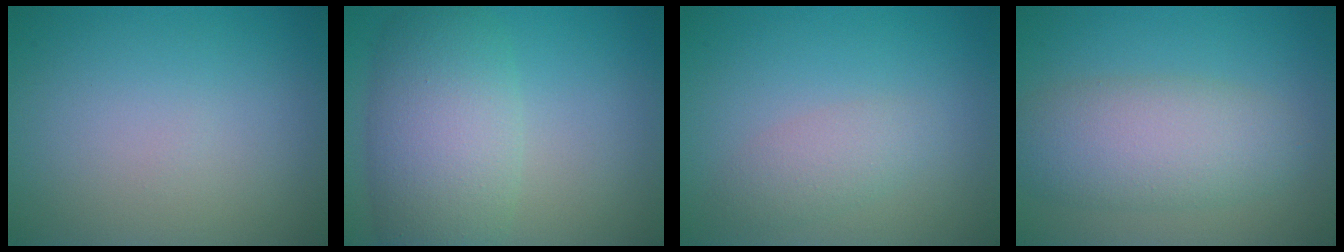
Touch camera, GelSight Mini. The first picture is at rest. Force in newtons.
{"total": 7.3, "press": 7.3, "slide": 0.7}
{"total": 2.1, "press": 2.1, "slide": 0.0}
{"total": 5.6, "press": 5.6, "slide": 0.1}